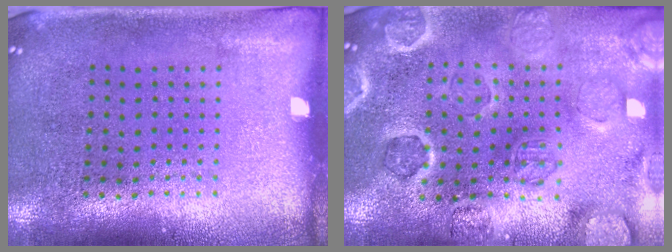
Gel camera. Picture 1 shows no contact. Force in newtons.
{"total": 2.6, "press": 2.6, "slide": 0.4}